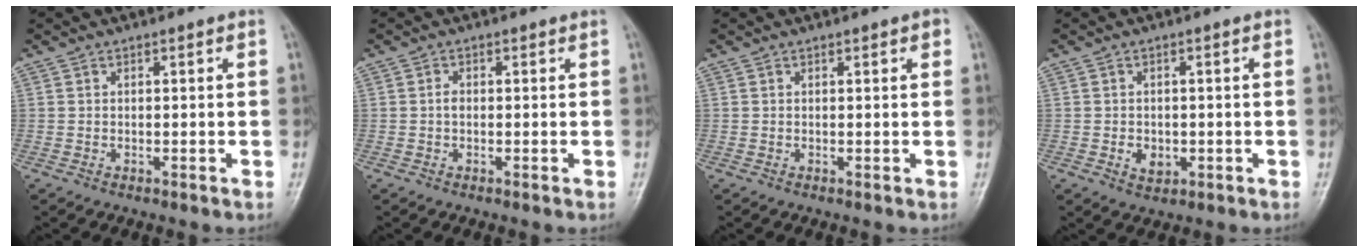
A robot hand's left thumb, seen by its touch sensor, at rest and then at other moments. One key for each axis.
{"total": 1.1, "fx": -0.1, "fy": 0.7, "fz": 0.8, "tx": -0.009, "ty": 0.003, "tz": -0.005}
{"total": 1.3, "fx": 0.5, "fy": 0.3, "fz": 1.2, "tx": -0.016, "ty": 0.002, "tz": 0.005}
{"total": 3.6, "fx": -1.0, "fy": 2.6, "fz": 2.3, "tx": -0.028, "ty": 0.008, "tz": -0.009}